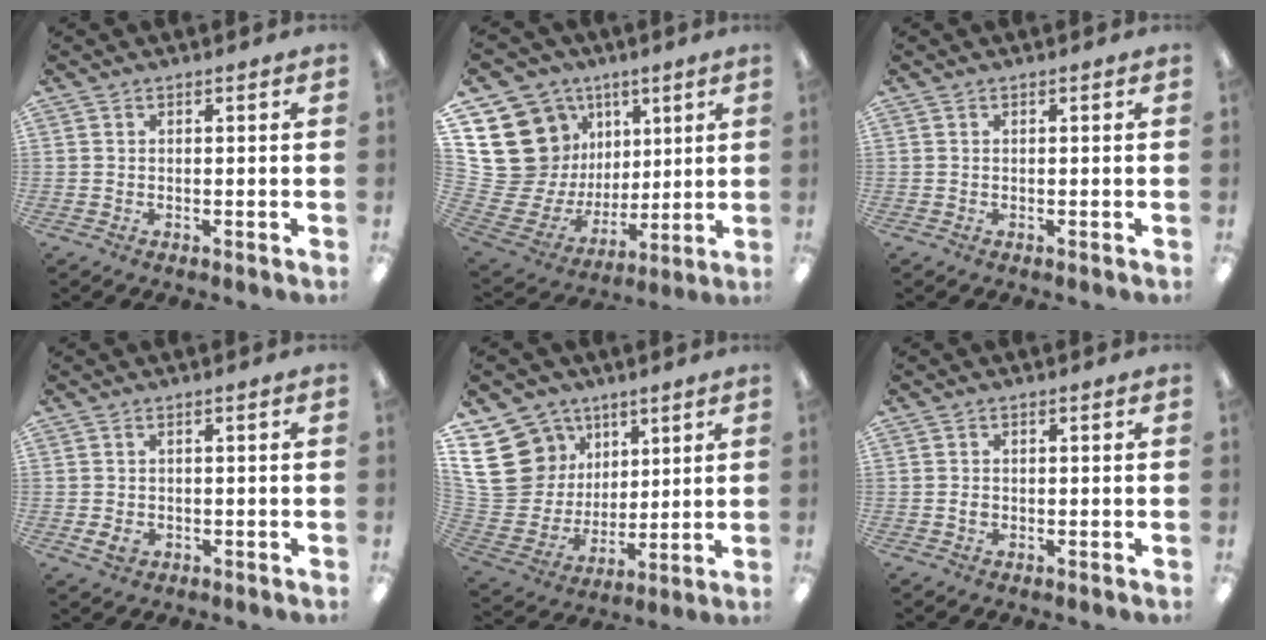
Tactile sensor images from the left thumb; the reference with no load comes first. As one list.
[{"total": 19.8, "force": [6.6, 17.4, 6.8], "torque": [-0.134, -0.057, 0.159]}, {"total": 0.0}, {"total": 3.7, "force": [-0.8, 2.4, 2.7], "torque": [-0.058, 0.002, -0.016]}, {"total": 18.9, "force": [7.6, 15.6, 7.7], "torque": [-0.168, -0.036, 0.158]}, {"total": 1.1, "force": [-0.2, 0.8, 0.8], "torque": [-0.015, 0.001, -0.004]}]